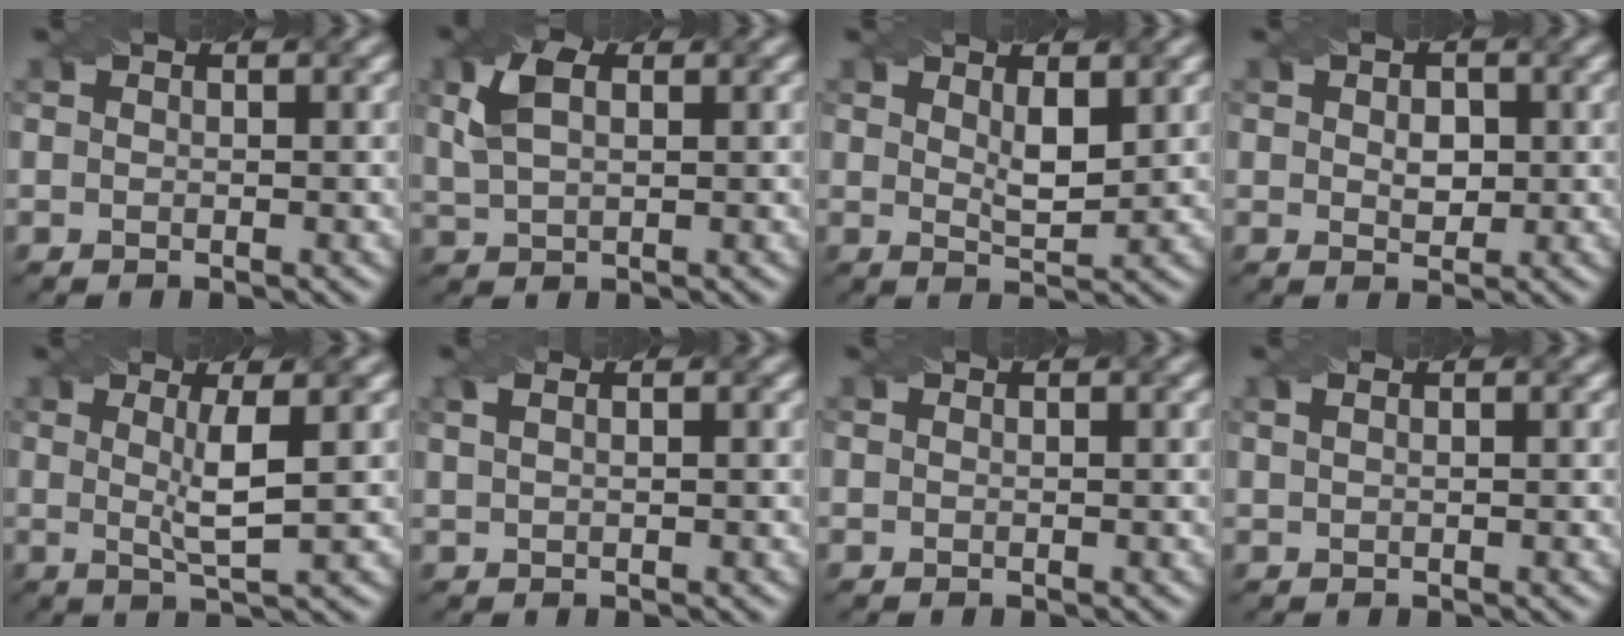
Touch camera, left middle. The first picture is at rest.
{"total": 4.0, "force": [1.4, 2.3, 3.0], "torque": [-0.073, 0.006, 0.028]}
{"total": 2.4, "force": [1.0, 0.7, 2.1], "torque": [-0.039, -0.005, 0.020]}
{"total": 2.1, "force": [0.2, 1.4, 1.5], "torque": [-0.025, -0.001, 0.005]}
{"total": 3.6, "force": [0.5, 0.5, 3.5], "torque": [-0.062, -0.006, 0.011]}
{"total": 2.2, "force": [1.1, 1.1, 1.5], "torque": [-0.019, 0.009, 0.006]}
{"total": 0.0}
{"total": 1.8, "force": [1.0, 0.9, 1.2], "torque": [-0.013, 0.006, 0.001]}